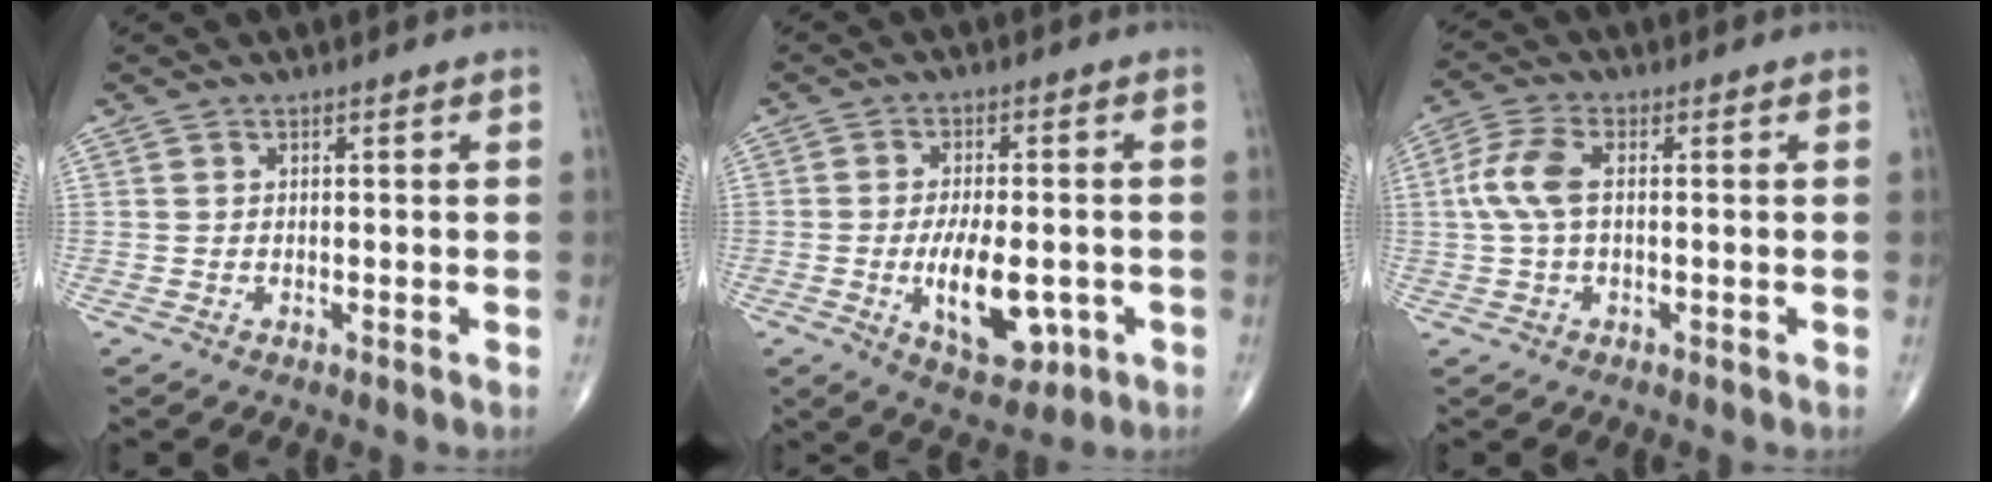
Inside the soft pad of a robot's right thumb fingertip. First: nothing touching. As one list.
[{"total": 11.4, "force": [-2.9, 5.4, 9.7], "torque": [-0.144, -0.002, -0.035]}, {"total": 6.6, "force": [0.5, 3.3, 5.8], "torque": [-0.145, 0.020, 0.006]}]